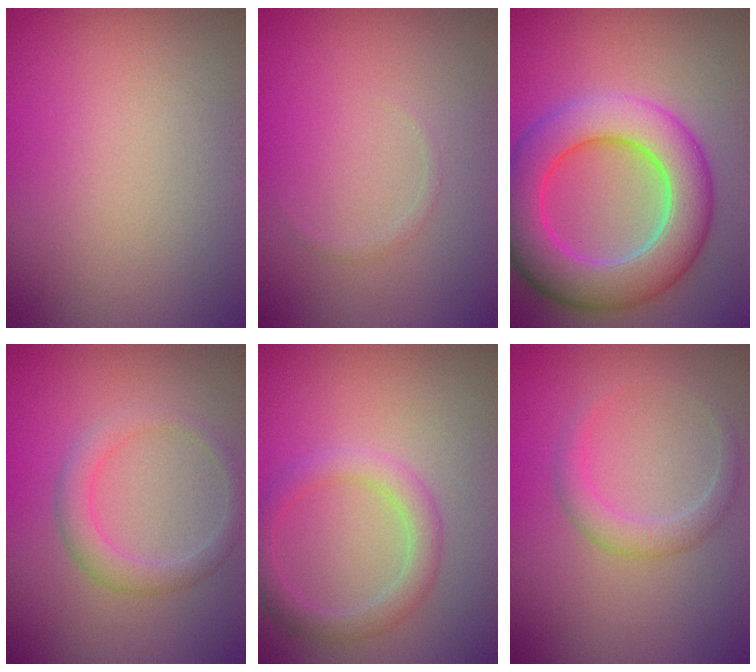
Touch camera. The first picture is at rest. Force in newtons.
{"total": 0.5, "press": 0.5, "slide": 0.1}
{"total": 9.9, "press": 9.9, "slide": 0.3}
{"total": 2.6, "press": 2.5, "slide": 0.2}
{"total": 2.8, "press": 2.8, "slide": 0.0}
{"total": 2.2, "press": 2.2, "slide": 0.1}